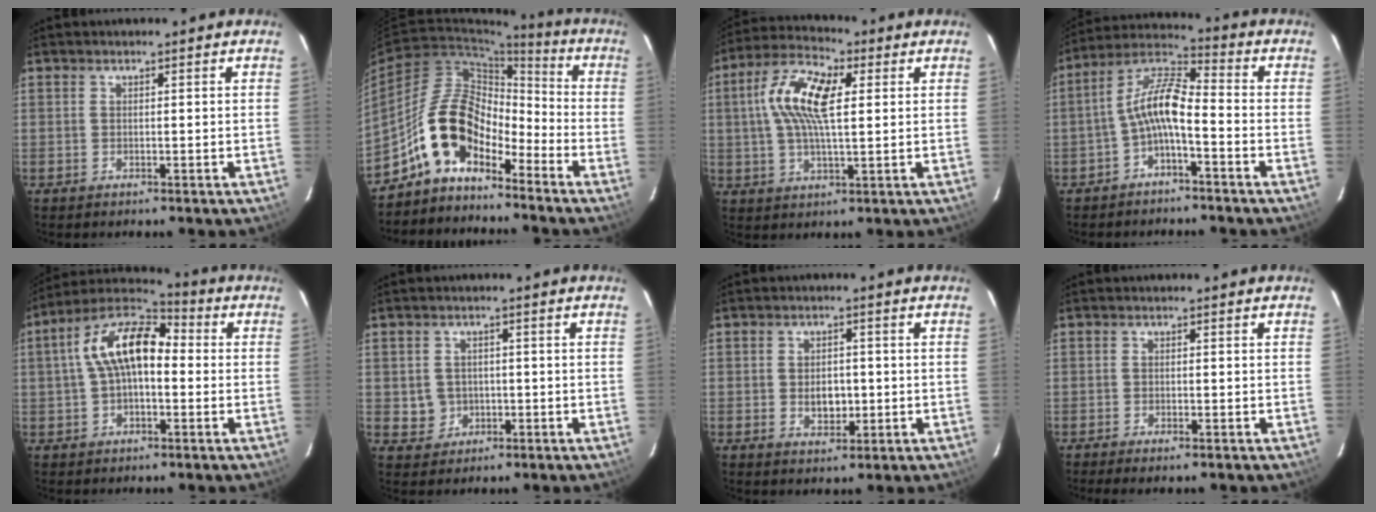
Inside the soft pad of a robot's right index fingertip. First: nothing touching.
{"total": 12.1, "force": [-8.3, 5.5, 6.9], "torque": [-0.127, 0.027, -0.165]}
{"total": 12.1, "force": [2.6, 4.6, 10.9], "torque": [-0.213, 0.023, 0.039]}
{"total": 8.2, "force": [-3.1, 2.3, 7.2], "torque": [-0.164, 0.021, -0.062]}
{"total": 12.7, "force": [0.7, 6.9, 10.7], "torque": [-0.201, 0.033, 0.004]}
{"total": 4.2, "force": [-0.5, 4.1, 0.8], "torque": [-0.025, 0.010, 0.005]}
{"total": 4.3, "force": [-0.5, 3.0, 3.1], "torque": [-0.052, 0.000, -0.003]}
{"total": 1.7, "force": [-1.2, 0.2, 1.1], "torque": [-0.026, -0.002, -0.023]}